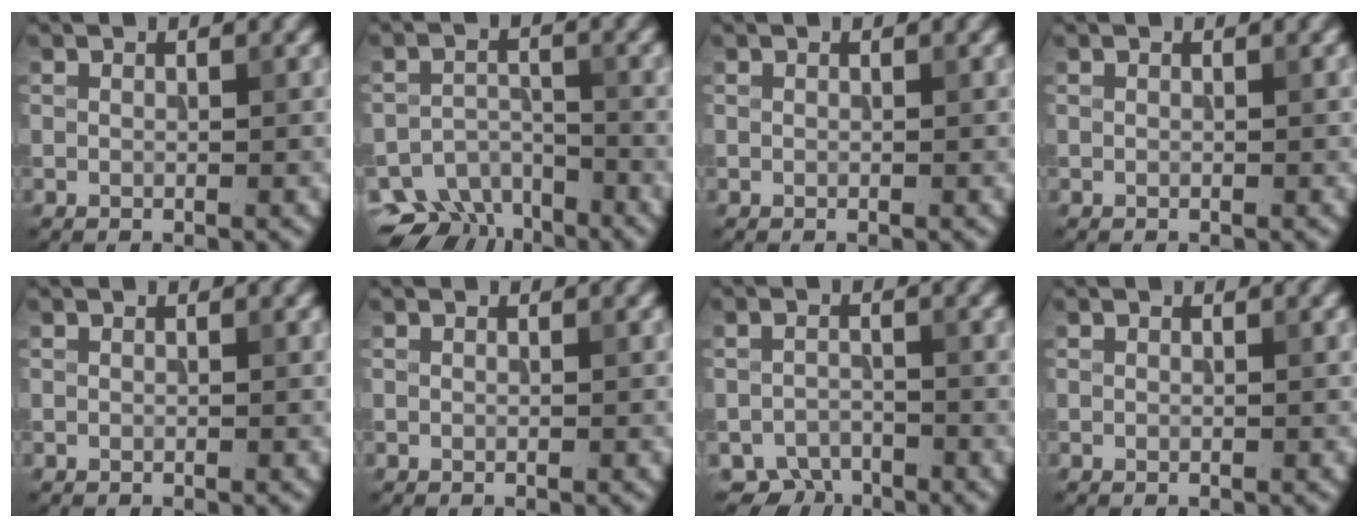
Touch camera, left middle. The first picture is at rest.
{"total": 6.8, "force": [-5.7, 3.3, 1.7], "torque": [-0.020, -0.018, -0.086]}
{"total": 0.0}
{"total": 0.0}
{"total": 0.0}
{"total": 0.0}
{"total": 2.9, "force": [-2.6, 1.3, 0.6], "torque": [-0.004, -0.005, -0.049]}
{"total": 0.0}